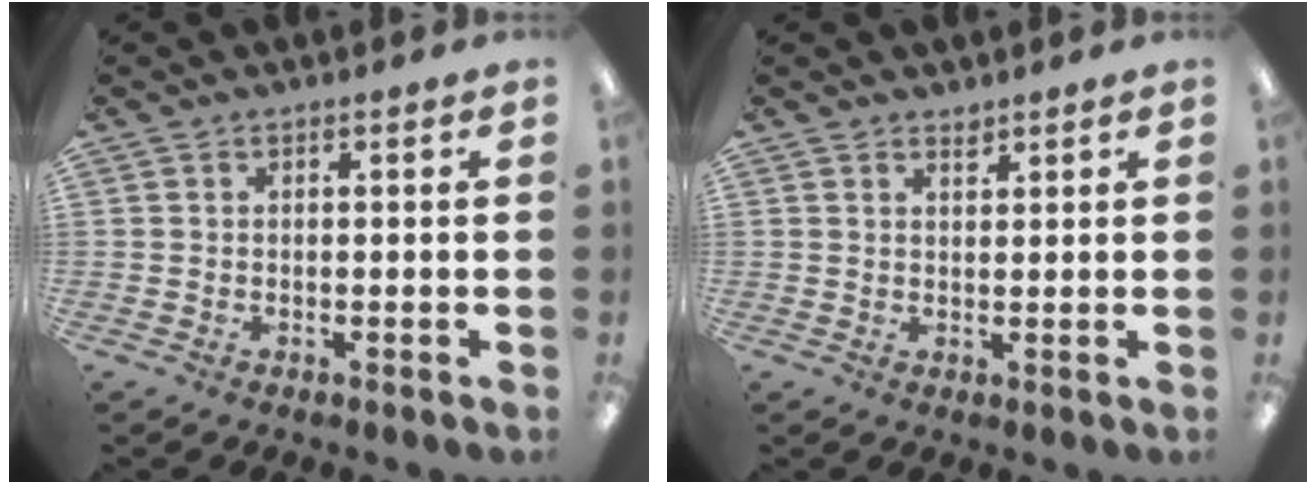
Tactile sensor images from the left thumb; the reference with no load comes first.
{"total": 1.6, "force": [1.5, 0.4, 0.2], "torque": [0.002, -0.007, 0.027]}